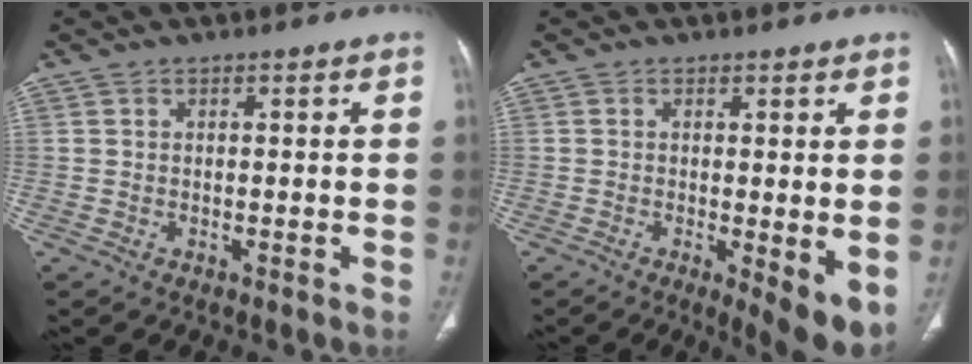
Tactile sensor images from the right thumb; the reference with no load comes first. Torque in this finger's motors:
{"motor_torque": [-0.29, 0.58, 0.05, -0.05, 0.04]}